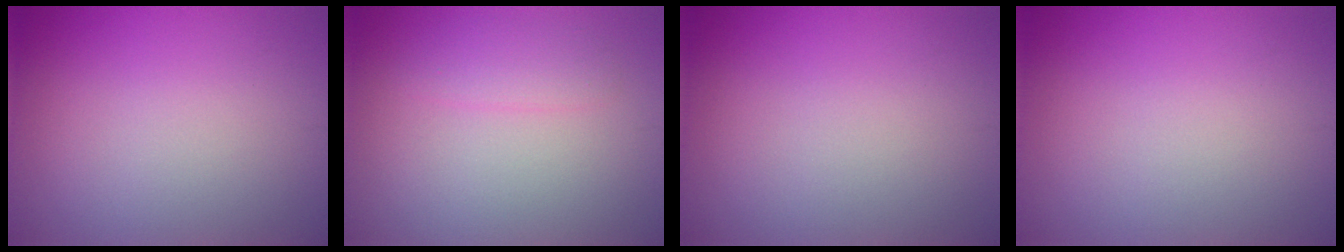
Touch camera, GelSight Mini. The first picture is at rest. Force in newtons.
{"total": 1.6, "press": 1.6, "slide": 0.0}
{"total": 0.0}
{"total": 0.0}